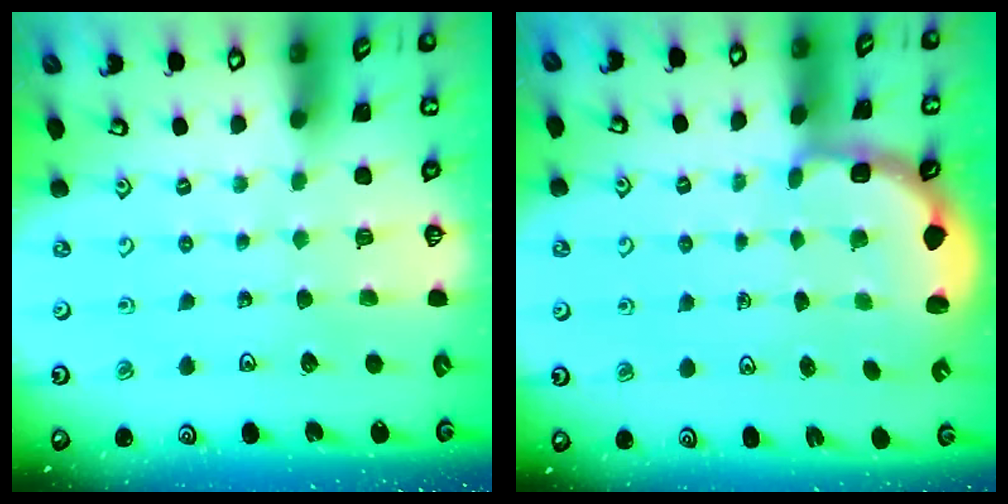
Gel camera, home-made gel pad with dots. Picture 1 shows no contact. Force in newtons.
{"total": 2.7, "press": 2.1, "slide": 1.7}